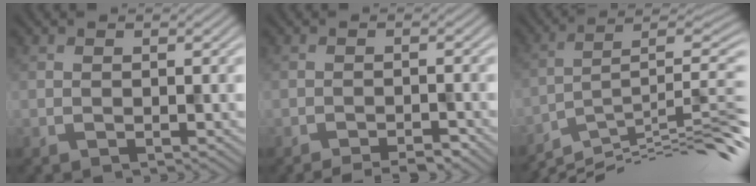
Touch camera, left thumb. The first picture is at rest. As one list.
[{"total": 2.9, "force": [-2.5, 0.3, 1.5], "torque": [-0.018, 0.004, -0.038]}, {"total": 14.5, "force": [-10.7, 1.9, 9.6], "torque": [-0.153, 0.011, -0.180]}]